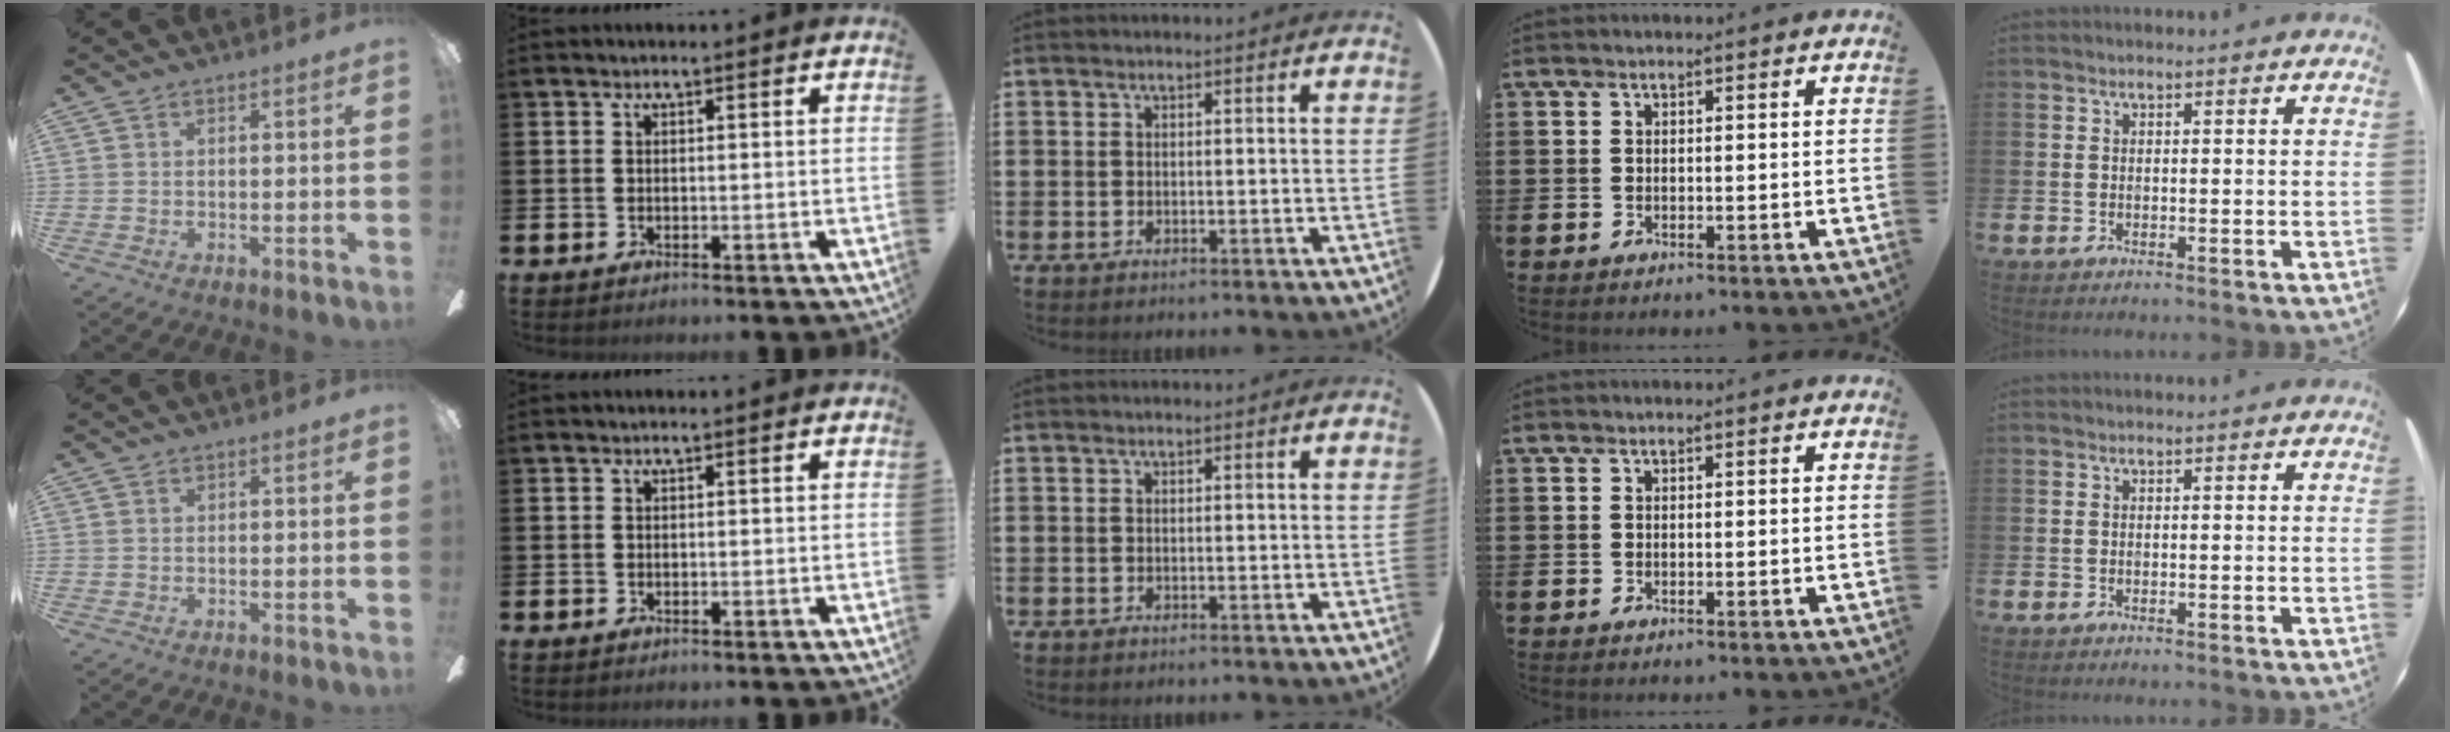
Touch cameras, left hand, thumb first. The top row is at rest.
{}